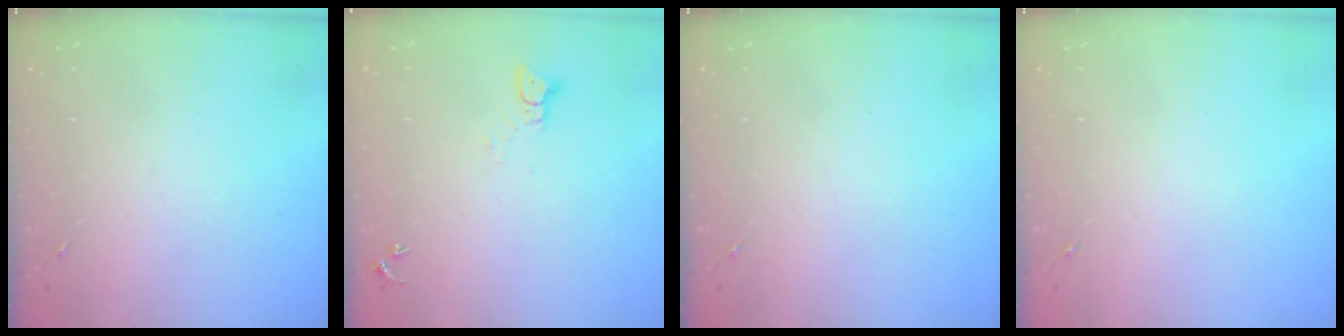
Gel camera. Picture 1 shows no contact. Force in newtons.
{"total": 2.4, "press": 2.4, "slide": 0.2}
{"total": 0.0}
{"total": 0.0}